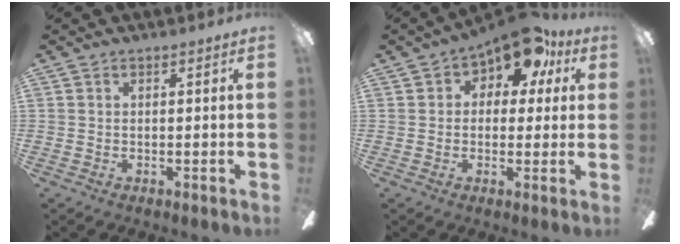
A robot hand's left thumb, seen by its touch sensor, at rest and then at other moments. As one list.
[{"total": 11.5, "force": [7.1, 6.4, 6.5], "torque": [-0.090, -0.036, 0.126]}]